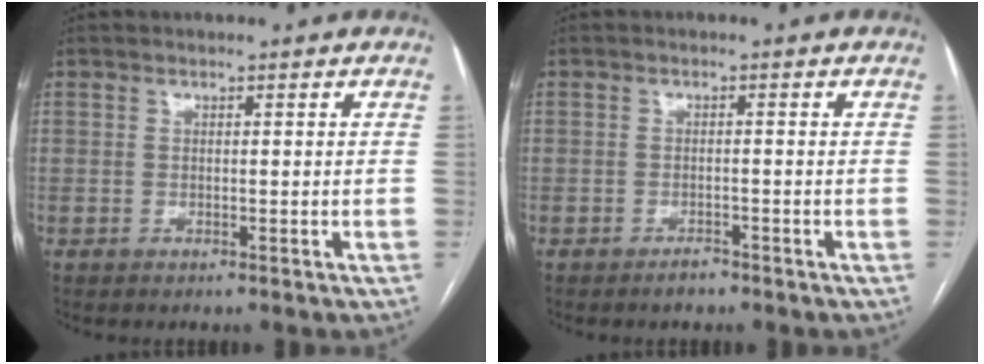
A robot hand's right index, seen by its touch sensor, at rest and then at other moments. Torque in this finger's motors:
{"motor_torque": [-0.14, 0.09, -0.13, -0.05]}